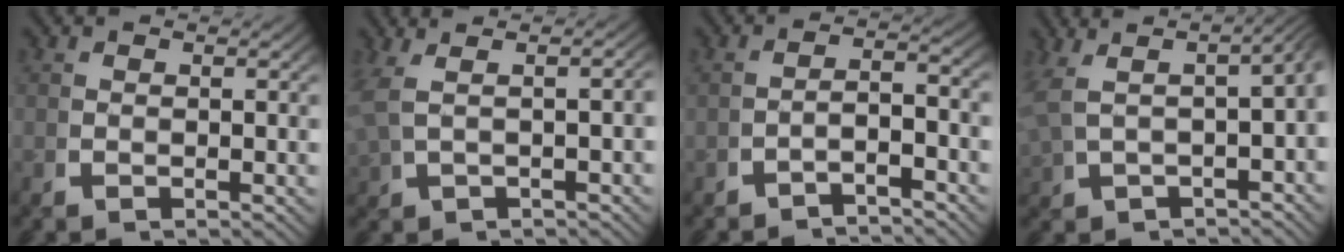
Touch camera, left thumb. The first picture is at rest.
{"total": 4.1, "force": [0.8, 1.6, 3.7], "torque": [-0.065, 0.015, 0.022]}
{"total": 2.8, "force": [-2.0, 0.7, 1.9], "torque": [-0.033, -0.009, -0.027]}
{"total": 9.5, "force": [2.6, 5.3, 7.4], "torque": [-0.088, 0.047, 0.029]}